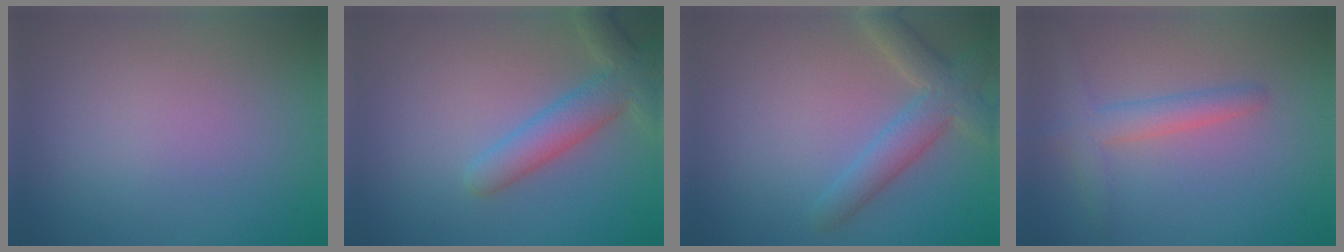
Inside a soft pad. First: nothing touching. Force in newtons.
{"total": 4.3, "press": 4.3, "slide": 0.3}
{"total": 3.9, "press": 3.9, "slide": 0.2}
{"total": 2.7, "press": 2.7, "slide": 0.2}